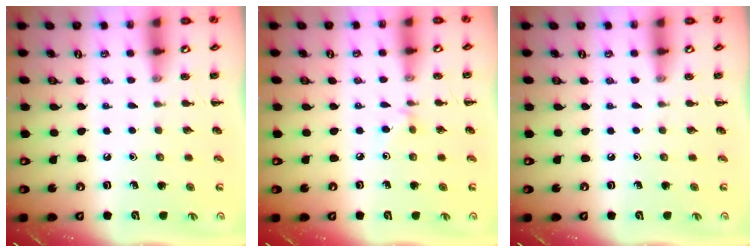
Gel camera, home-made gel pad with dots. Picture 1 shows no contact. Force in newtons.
{"total": 3.5, "press": 3.3, "slide": 1.2}
{"total": 0.0}